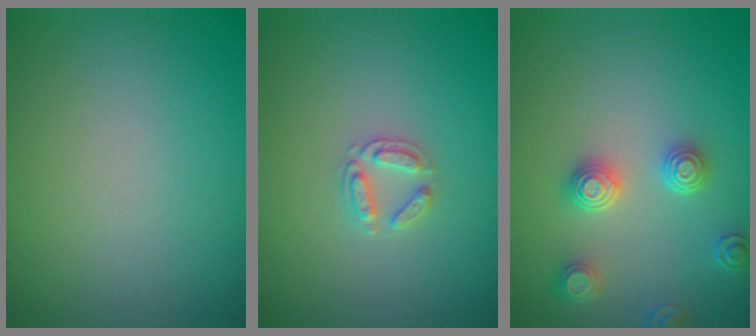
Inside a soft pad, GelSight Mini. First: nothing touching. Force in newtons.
{"total": 1.9, "press": 1.9, "slide": 0.3}
{"total": 3.8, "press": 3.4, "slide": 1.6}